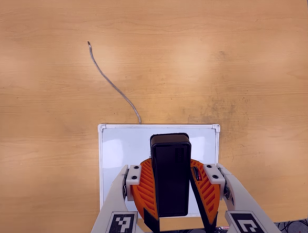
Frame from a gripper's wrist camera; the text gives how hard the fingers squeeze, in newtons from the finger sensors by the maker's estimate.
{"total": 7.3, "left": 8.0, "right": 6.5}